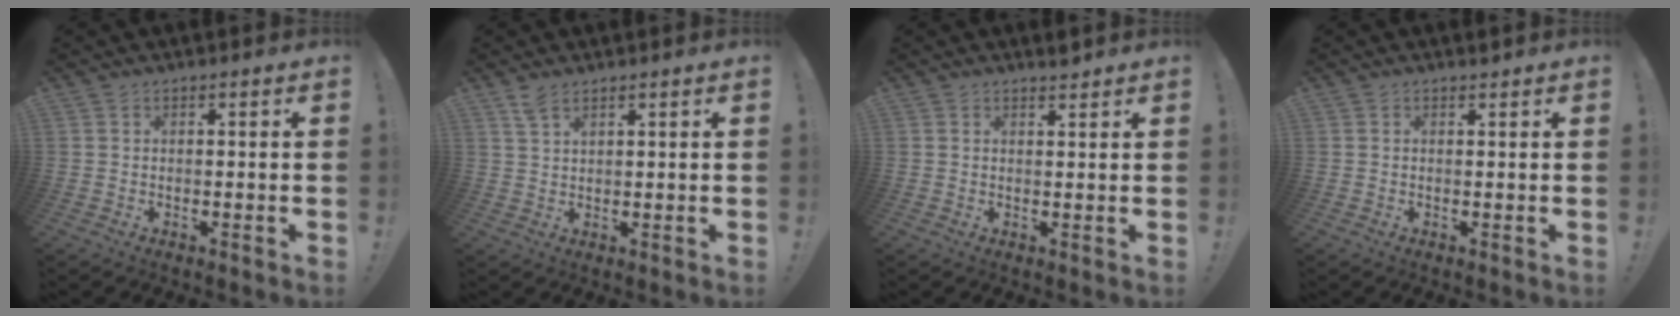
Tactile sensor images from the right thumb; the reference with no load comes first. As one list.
[{"total": 3.2, "force": [2.3, 1.1, 1.9], "torque": [-0.036, -0.008, 0.042]}, {"total": 2.1, "force": [1.9, 0.0, 0.8], "torque": [-0.007, -0.014, 0.033]}, {"total": 0.7, "force": [0.7, -0.1, 0.2], "torque": [0.008, -0.005, 0.011]}]